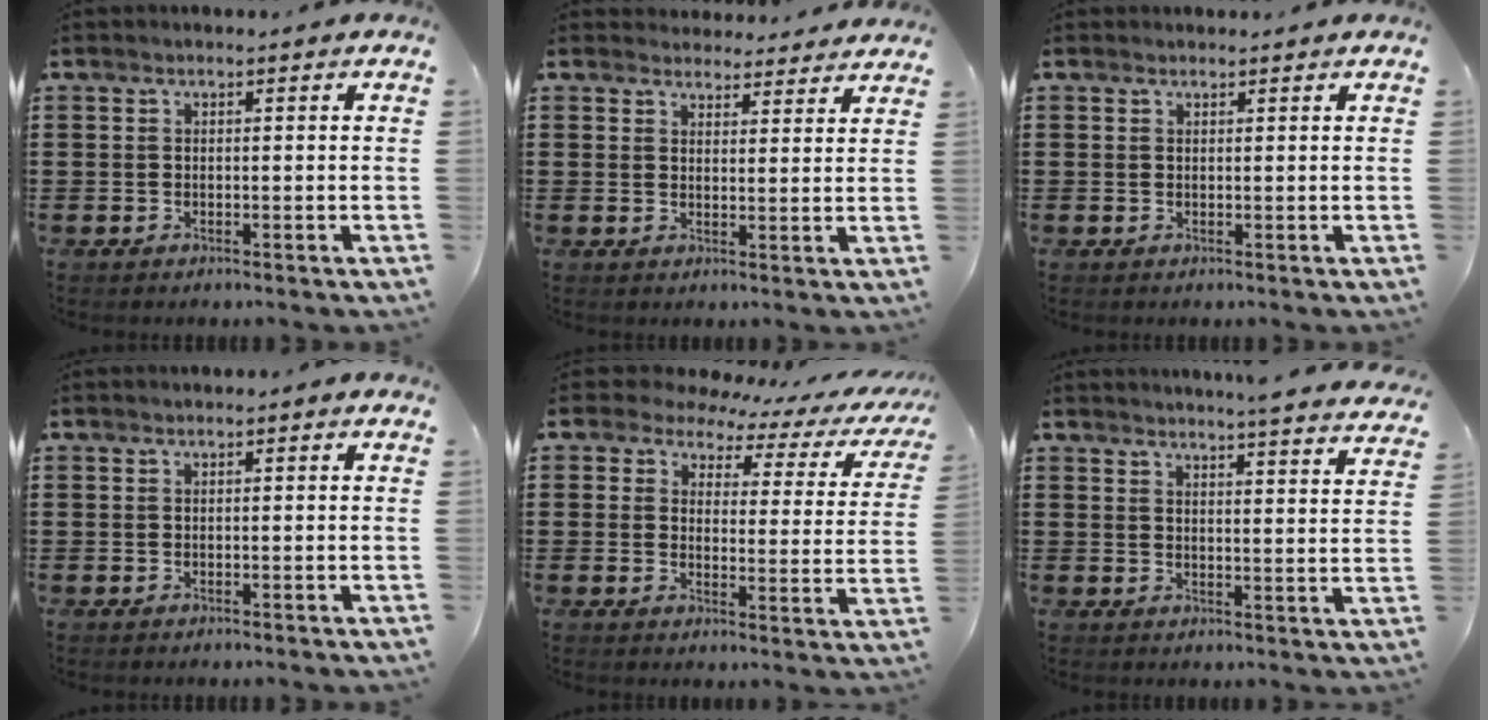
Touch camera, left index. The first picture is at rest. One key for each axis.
{"total": 3.5, "fx": 3.3, "fy": 1.2, "fz": 0.0, "tx": -0.004, "ty": -0.009, "tz": 0.060}
{"total": 0.5, "fx": 0.3, "fy": 0.4, "fz": -0.1, "tx": 0.000, "ty": 0.003, "tz": 0.006}
{"total": 0.0}
{"total": 4.3, "fx": 3.3, "fy": 2.4, "fz": 1.5, "tx": -0.044, "ty": -0.014, "tz": 0.051}
{"total": 4.0, "fx": 3.9, "fy": -0.8, "fz": 0.5, "tx": -0.018, "ty": -0.027, "tz": 0.067}